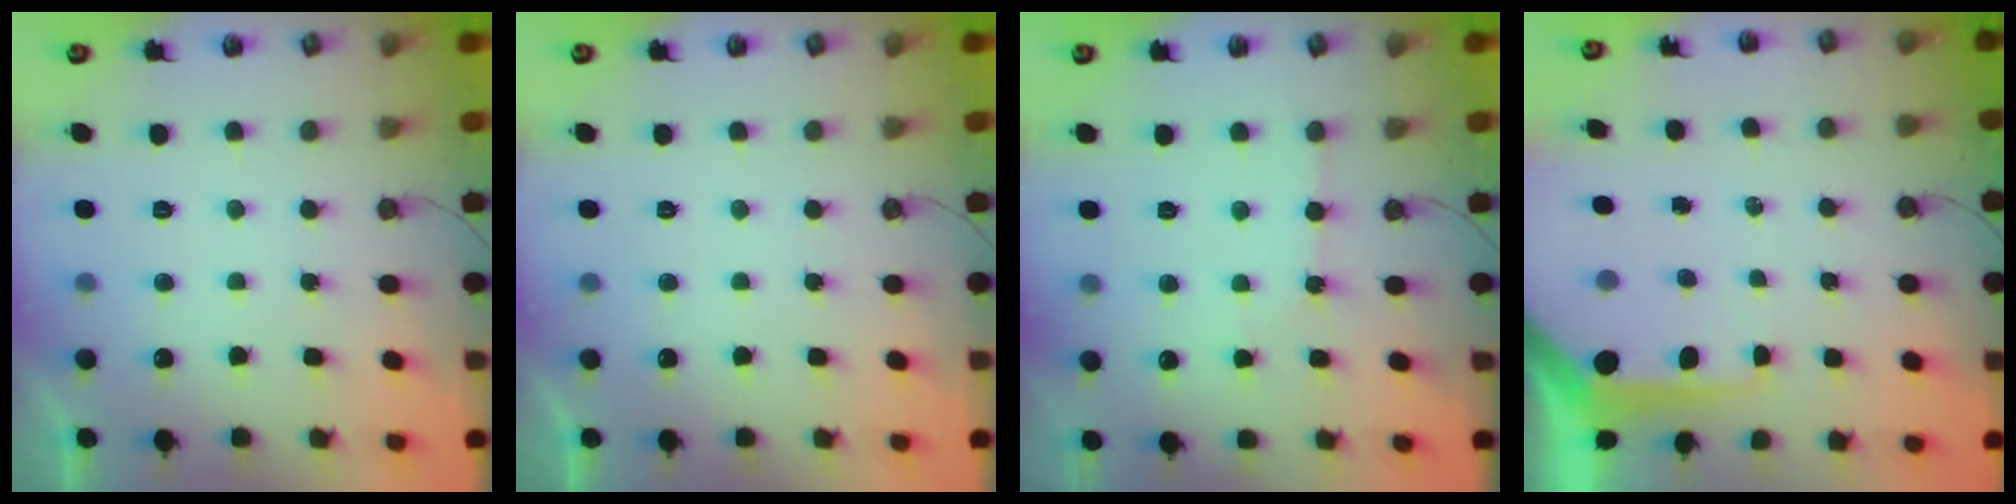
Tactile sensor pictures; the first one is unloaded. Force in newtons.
{"total": 0.0}
{"total": 2.4, "press": 2.3, "slide": 0.3}
{"total": 10.1, "press": 10.0, "slide": 1.0}